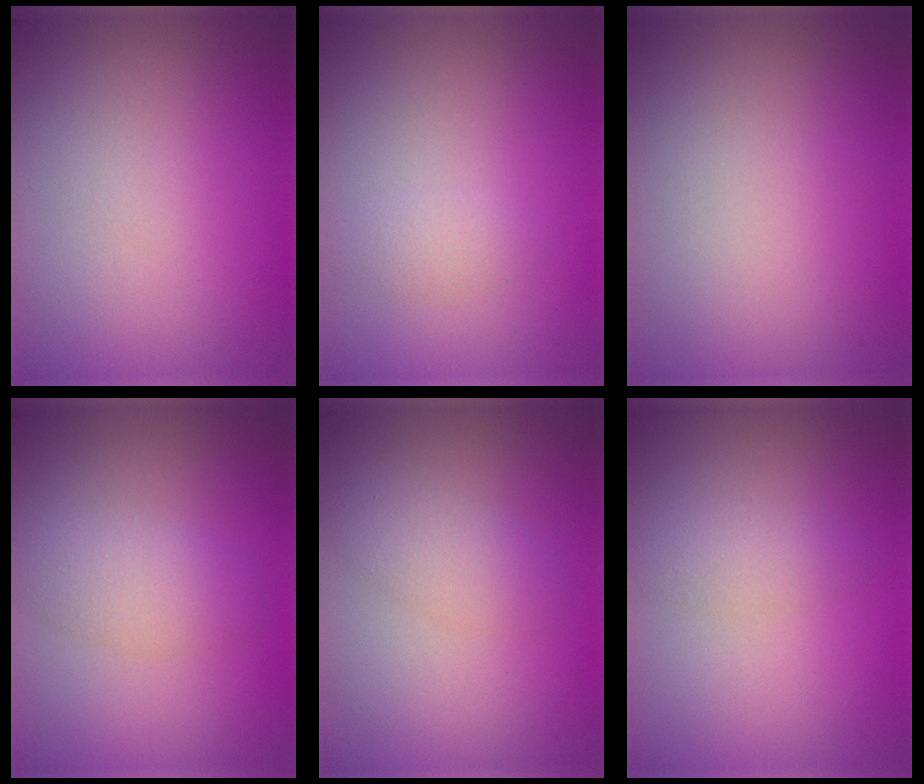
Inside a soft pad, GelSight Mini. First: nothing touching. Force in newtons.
{"total": 1.3, "press": 1.3, "slide": 0.1}
{"total": 0.0}
{"total": 2.9, "press": 2.9, "slide": 0.1}
{"total": 2.2, "press": 2.2, "slide": 0.1}
{"total": 1.8, "press": 1.8, "slide": 0.0}